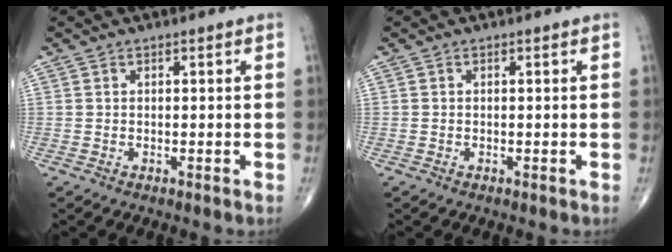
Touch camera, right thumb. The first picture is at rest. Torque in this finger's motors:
{"motor_torque": [-0.01, 0.13, 0.27, -0.03, 0.04]}